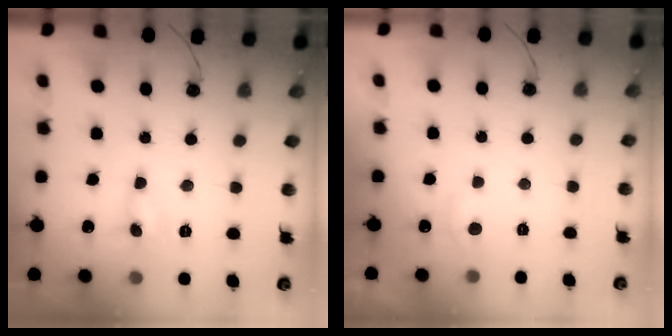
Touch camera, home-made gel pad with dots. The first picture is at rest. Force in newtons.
{"total": 7.2, "press": 7.2, "slide": 0.9}